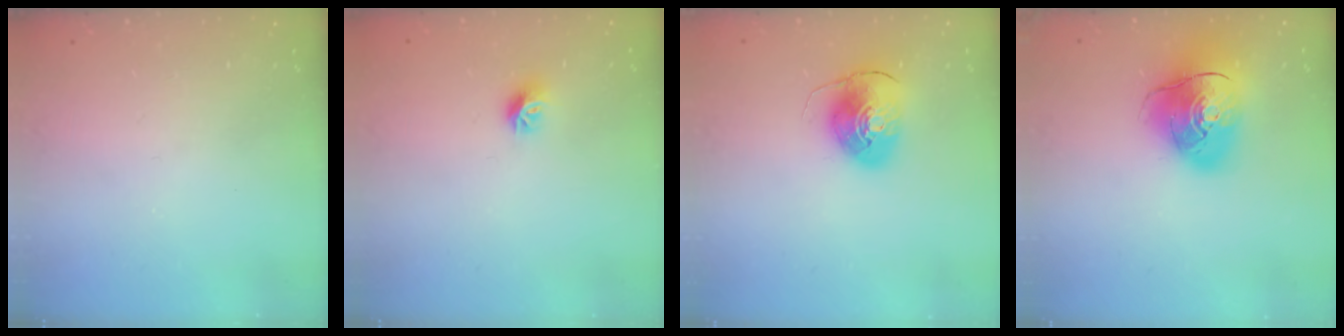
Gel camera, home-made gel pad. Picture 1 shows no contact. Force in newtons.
{"total": 8.0, "press": 7.9, "slide": 0.6}
{"total": 8.9, "press": 8.7, "slide": 1.5}
{"total": 14.8, "press": 14.7, "slide": 2.1}